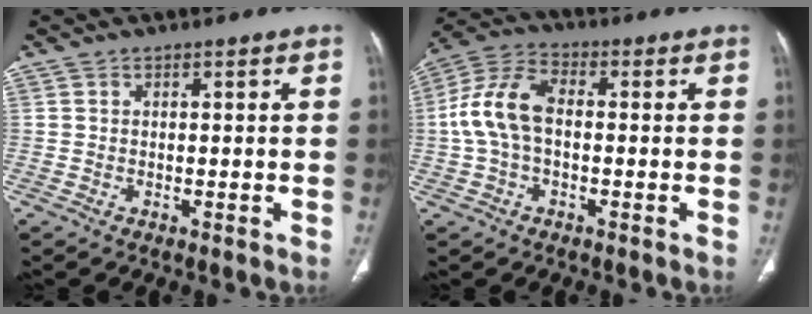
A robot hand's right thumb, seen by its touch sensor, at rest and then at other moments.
{"total": 10.4, "force": [-0.3, 6.2, 8.3], "torque": [-0.174, 0.030, -0.011]}